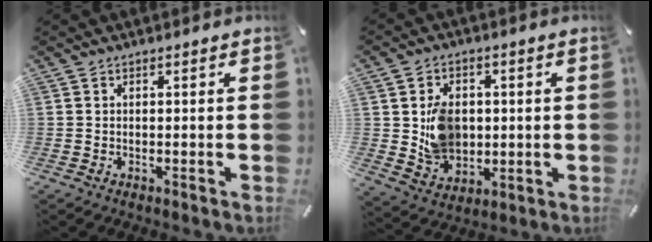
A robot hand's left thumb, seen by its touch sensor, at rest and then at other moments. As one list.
[{"total": 10.3, "force": [0.7, 8.7, 5.5], "torque": [-0.094, 0.011, 0.018]}]